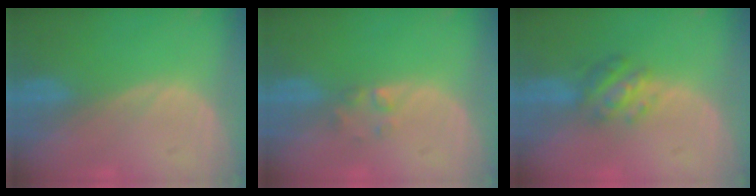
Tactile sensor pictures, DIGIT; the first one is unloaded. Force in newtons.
{"total": 1.7, "press": 1.7, "slide": 0.2}
{"total": 4.7, "press": 4.7, "slide": 0.4}